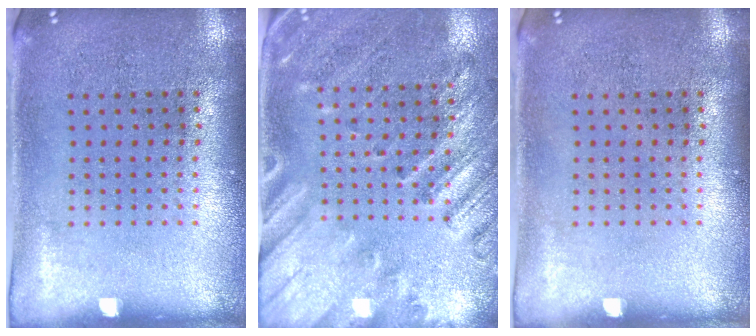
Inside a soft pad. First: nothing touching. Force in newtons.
{"total": 2.5, "press": 2.0, "slide": 1.5}
{"total": 0.0}